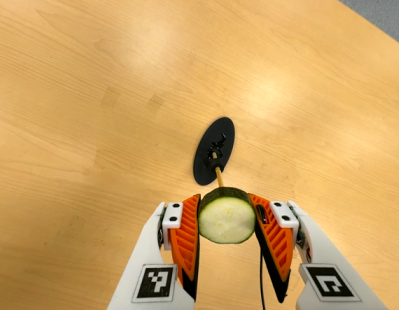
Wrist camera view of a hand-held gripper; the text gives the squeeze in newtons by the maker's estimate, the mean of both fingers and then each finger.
{"total": 11.9, "left": 10.4, "right": 13.4}